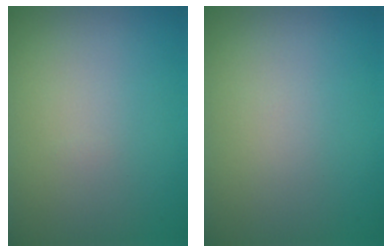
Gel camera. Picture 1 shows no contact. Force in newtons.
{"total": 0.0}